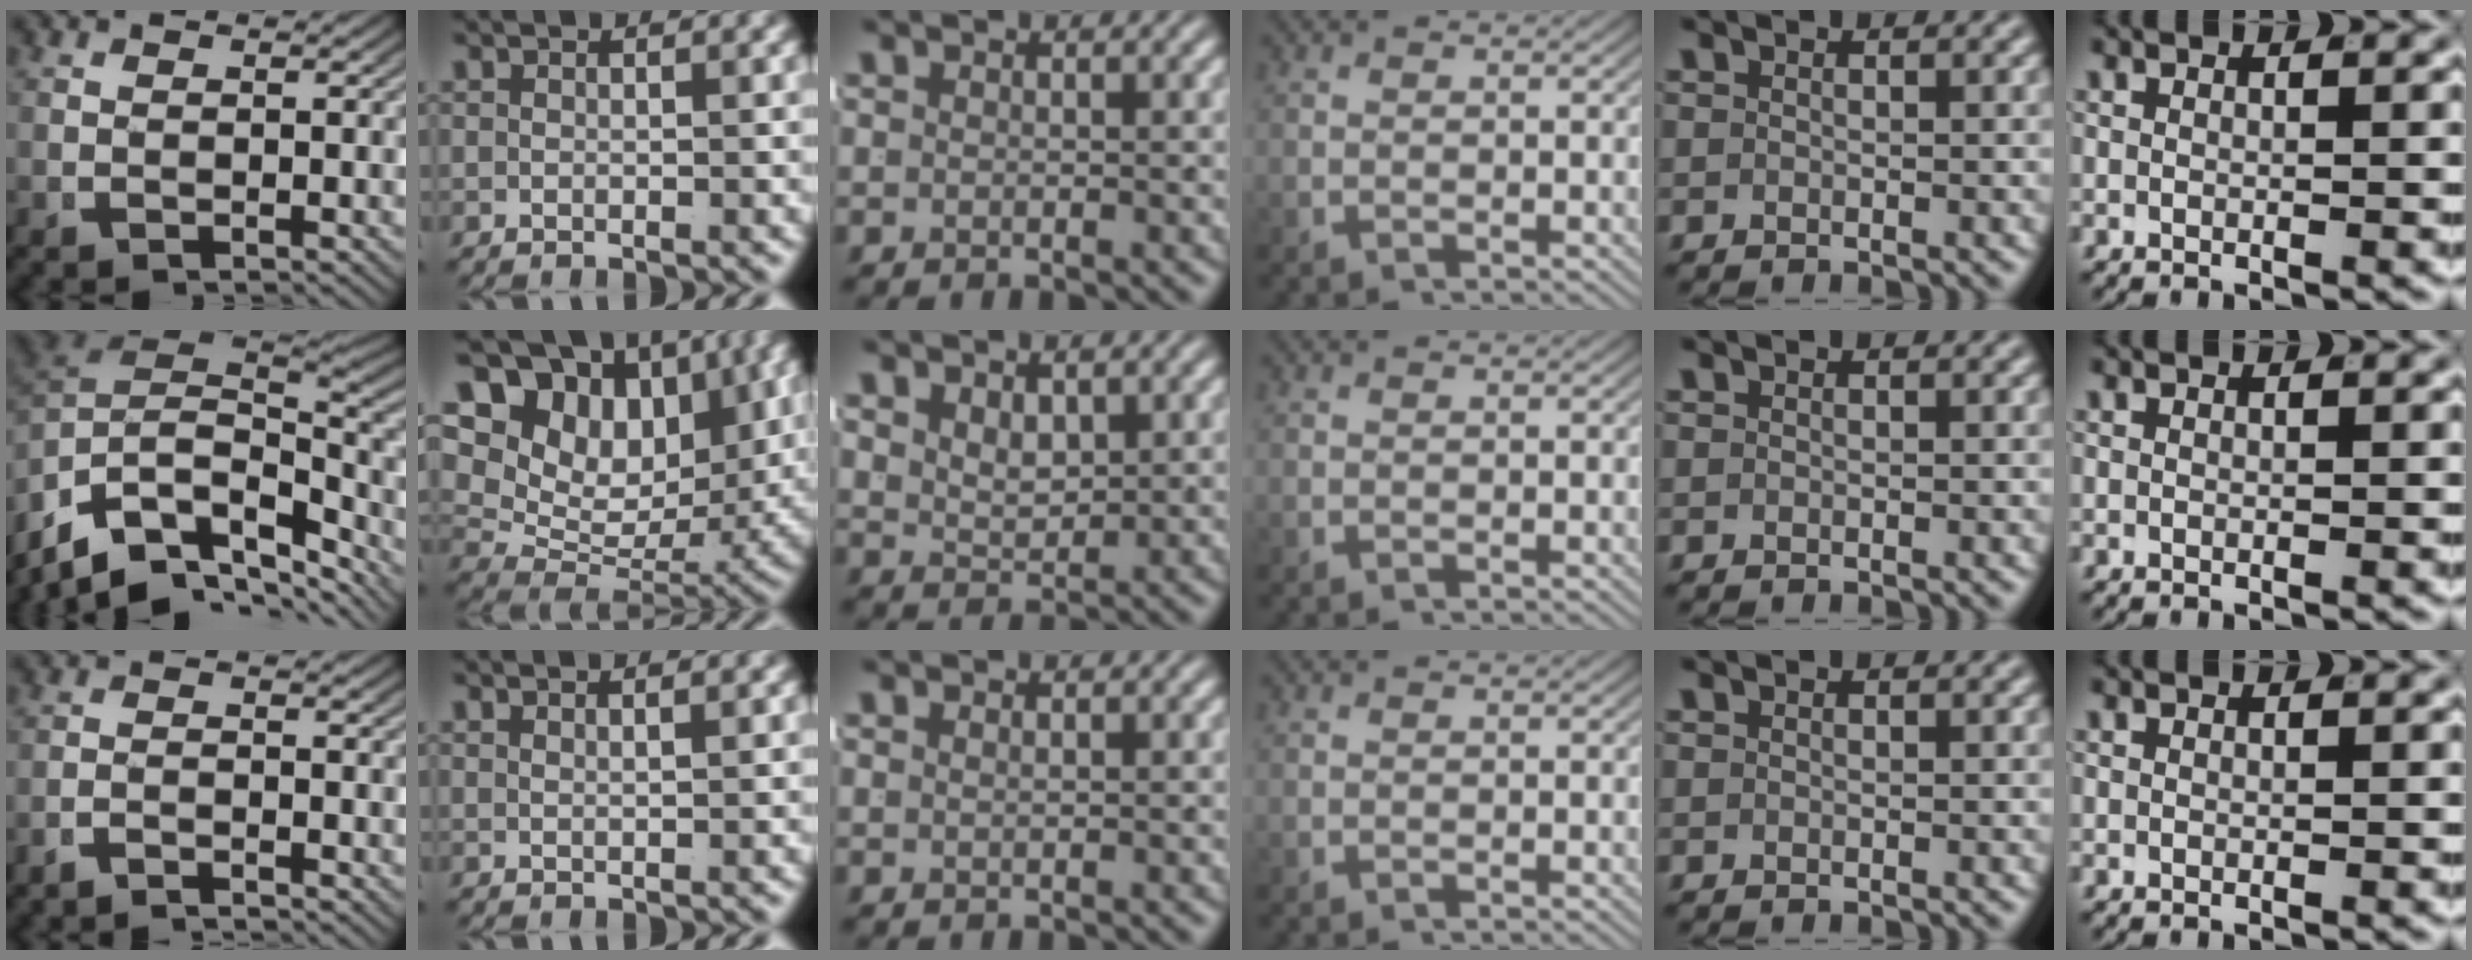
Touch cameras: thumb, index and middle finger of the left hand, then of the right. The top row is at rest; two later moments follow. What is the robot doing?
{"motion": "lift_and_place", "object": "shirt"}